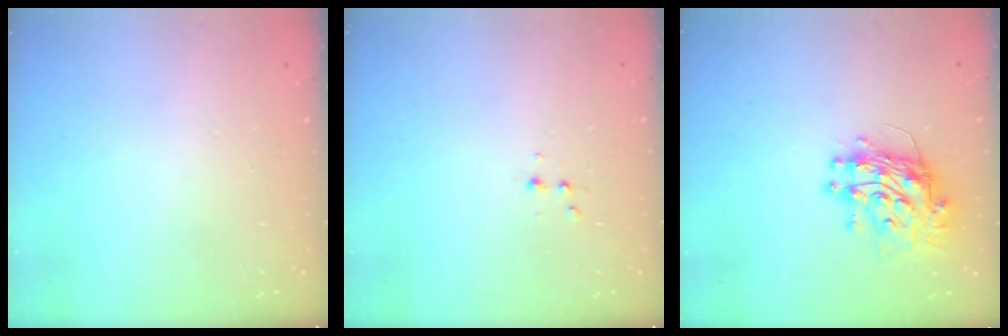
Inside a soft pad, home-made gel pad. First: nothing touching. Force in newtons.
{"total": 3.1, "press": 3.0, "slide": 0.9}
{"total": 11.7, "press": 11.6, "slide": 1.2}